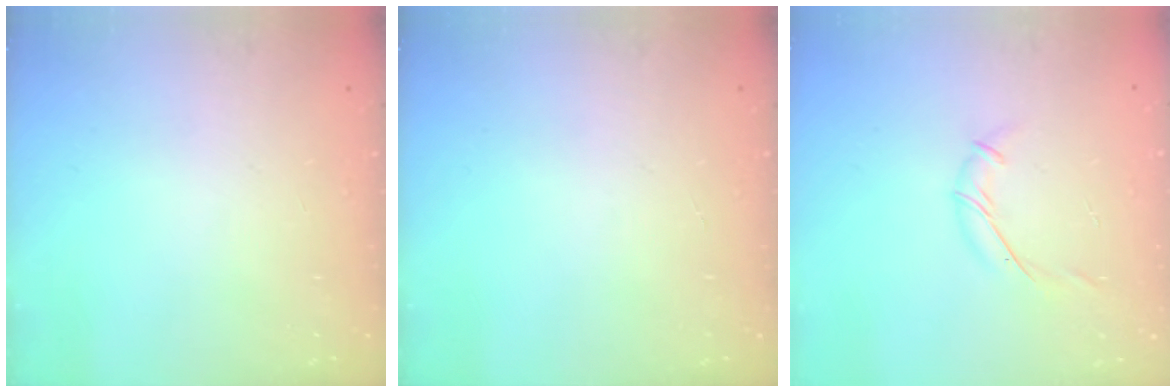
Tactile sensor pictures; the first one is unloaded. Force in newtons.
{"total": 0.0}
{"total": 5.3, "press": 5.2, "slide": 1.1}